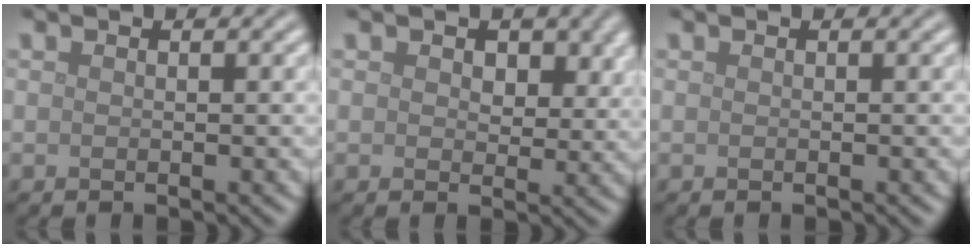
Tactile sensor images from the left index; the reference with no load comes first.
{"total": 3.9, "force": [1.5, 2.5, 2.5], "torque": [-0.038, -0.006, 0.013]}
{"total": 0.0}